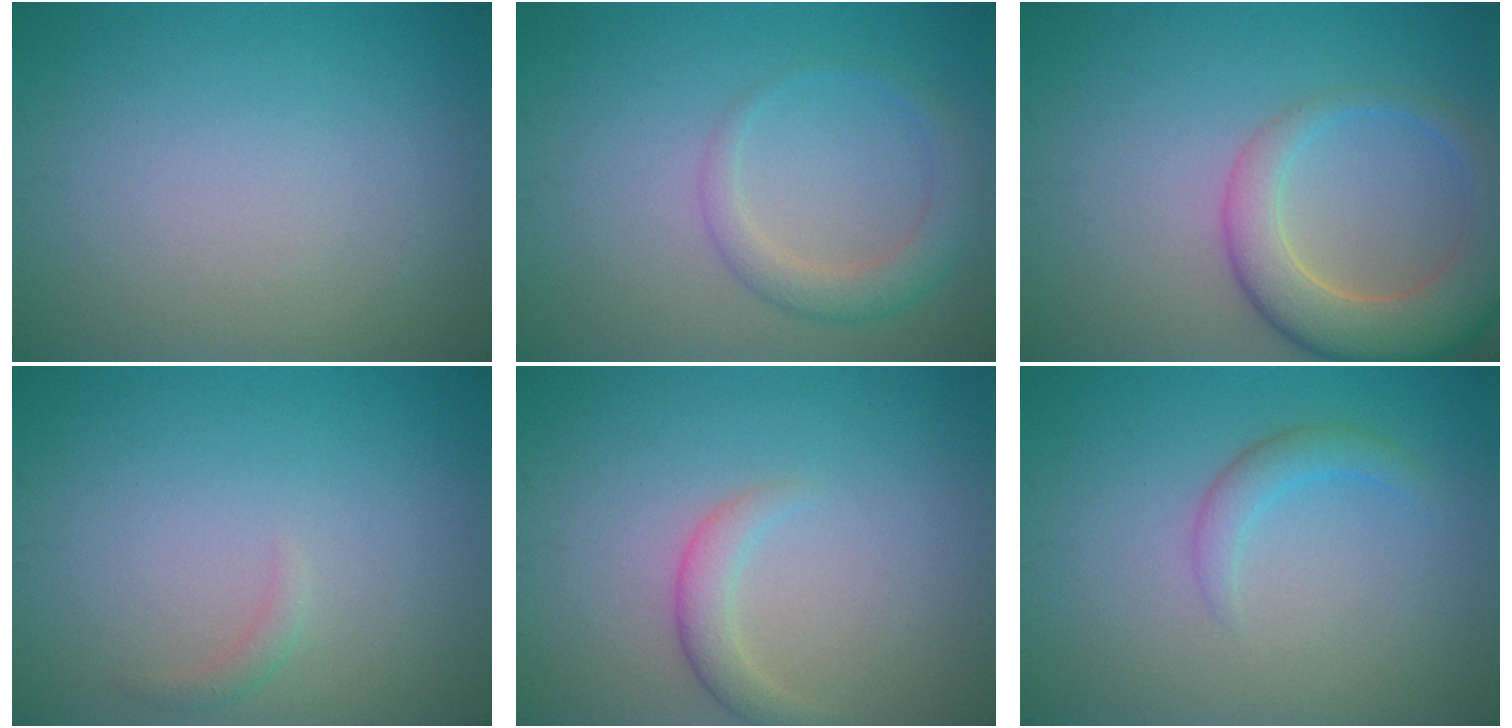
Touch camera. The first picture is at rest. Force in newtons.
{"total": 2.8, "press": 2.8, "slide": 0.2}
{"total": 6.5, "press": 6.4, "slide": 0.5}
{"total": 0.8, "press": 0.8, "slide": 0.1}
{"total": 2.0, "press": 2.0, "slide": 0.1}
{"total": 1.8, "press": 1.8, "slide": 0.0}